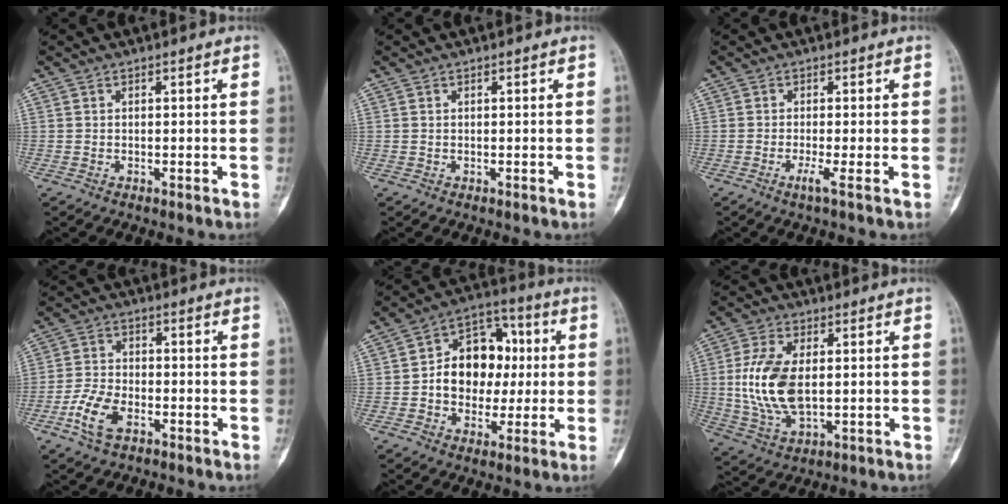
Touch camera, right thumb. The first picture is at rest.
{"total": 0.0}
{"total": 2.1, "force": [-1.0, -0.4, 1.9], "torque": [-0.049, -0.007, -0.026]}
{"total": 9.4, "force": [-4.4, 5.2, 6.5], "torque": [-0.135, 0.018, -0.087]}
{"total": 14.5, "force": [0.4, 11.0, 9.4], "torque": [-0.093, 0.030, 0.003]}
{"total": 13.3, "force": [0.6, 7.3, 11.1], "torque": [-0.229, -0.006, 0.020]}